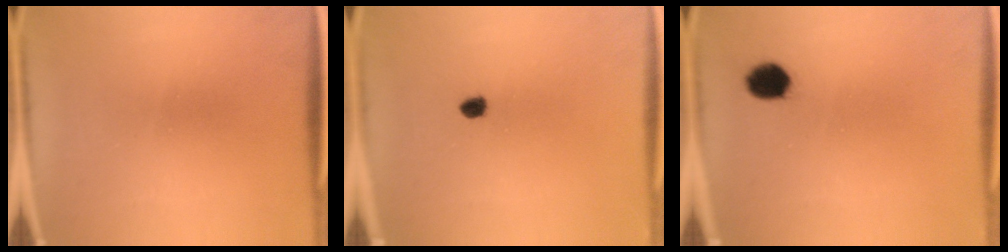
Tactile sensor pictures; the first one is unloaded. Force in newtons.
{"total": 1.7}
{"total": 4.6}